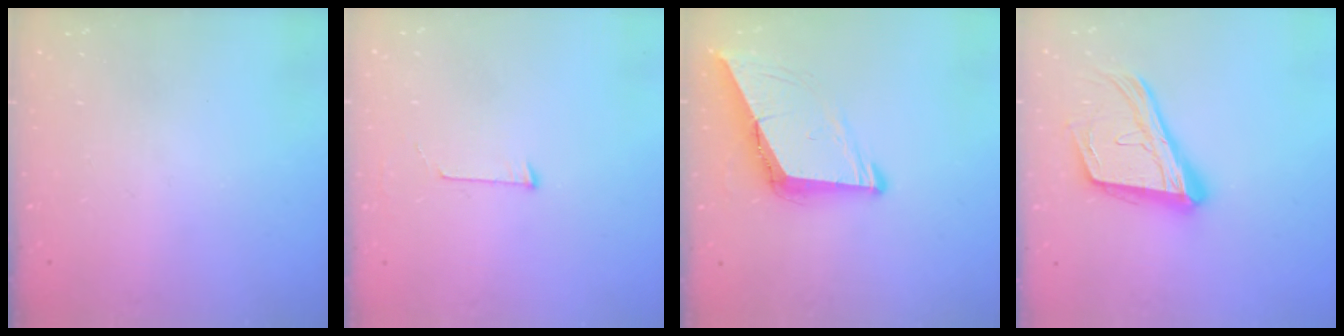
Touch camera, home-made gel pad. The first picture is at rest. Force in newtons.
{"total": 3.7, "press": 3.6, "slide": 0.4}
{"total": 9.1, "press": 9.1, "slide": 0.7}
{"total": 20.2, "press": 19.7, "slide": 4.4}